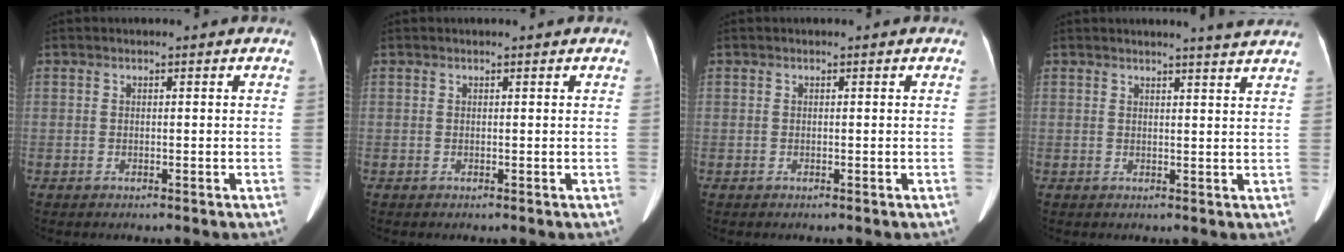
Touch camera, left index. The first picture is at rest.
{"total": 0.6, "force": [0.5, 0.0, 0.2], "torque": [-0.007, 0.007, 0.005]}
{"total": 0.0}
{"total": 5.1, "force": [4.7, -0.8, 1.8], "torque": [-0.027, -0.004, 0.041]}